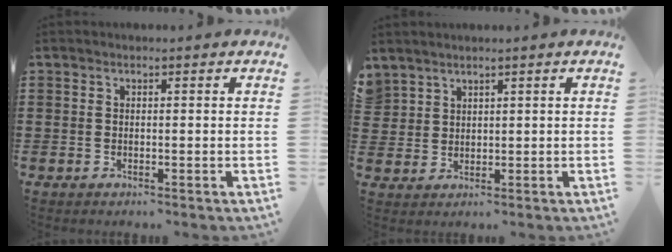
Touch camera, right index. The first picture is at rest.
{"total": 2.3, "force": [2.0, 1.1, -0.3], "torque": [-0.002, 0.004, 0.040]}